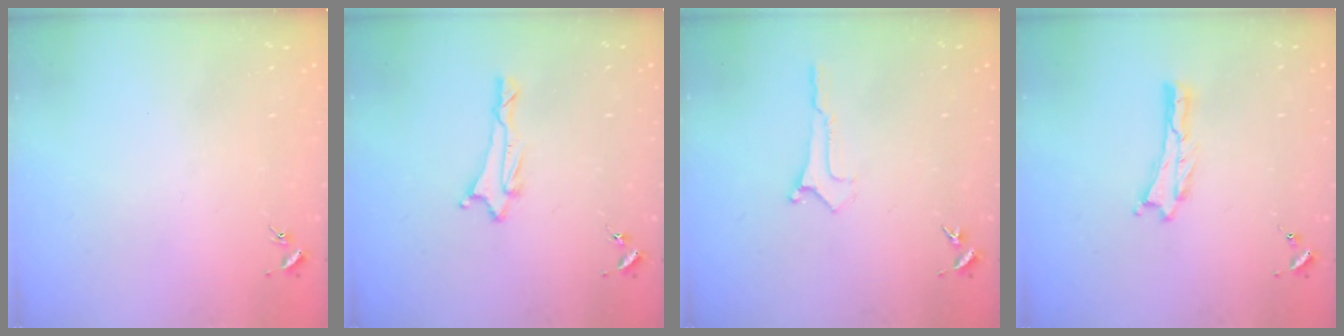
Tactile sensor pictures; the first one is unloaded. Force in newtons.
{"total": 1.7, "press": 1.6, "slide": 0.5}
{"total": 0.0}
{"total": 0.0}